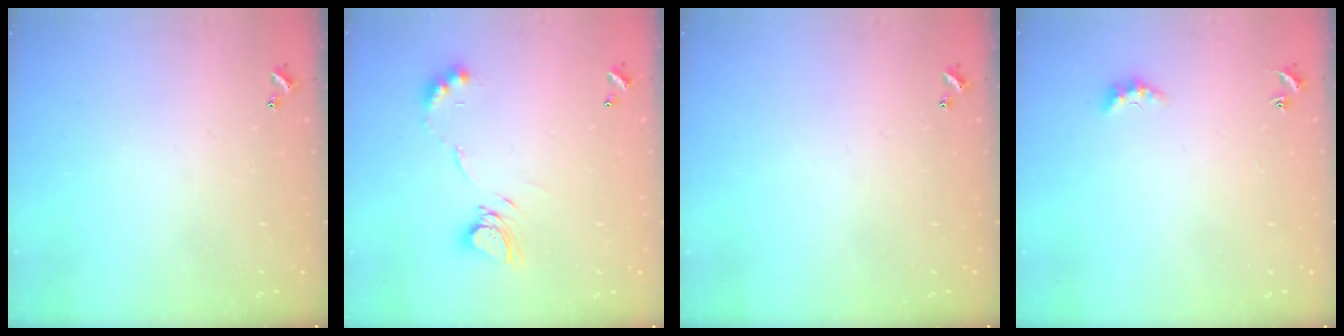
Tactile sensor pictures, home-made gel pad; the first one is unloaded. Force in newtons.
{"total": 8.9, "press": 8.8, "slide": 0.8}
{"total": 0.0}
{"total": 2.2, "press": 2.1, "slide": 0.6}